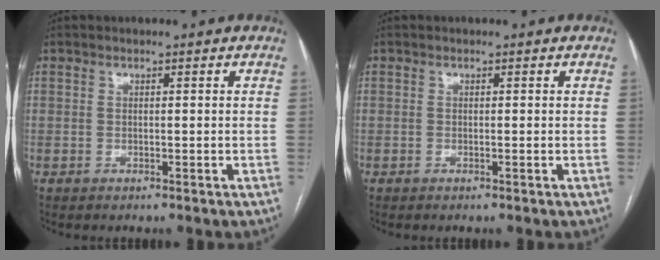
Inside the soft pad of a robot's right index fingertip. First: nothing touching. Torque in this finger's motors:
{"motor_torque": [-0.23, 0.09, 0.03, 0.01]}